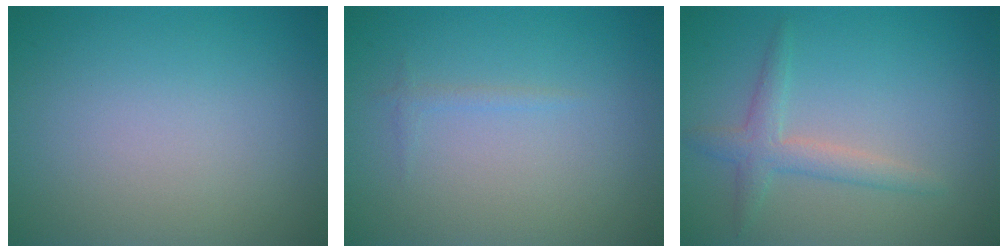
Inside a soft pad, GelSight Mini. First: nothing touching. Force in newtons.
{"total": 0.6, "press": 0.6, "slide": 0.1}
{"total": 2.4, "press": 2.4, "slide": 0.1}